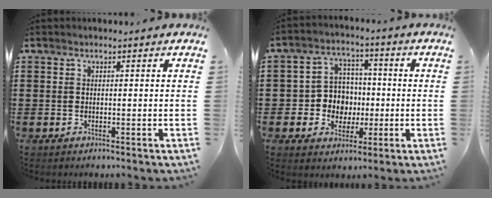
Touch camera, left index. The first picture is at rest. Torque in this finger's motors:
{"motor_torque": [1.27, 0.86, 0.21, 0.03]}